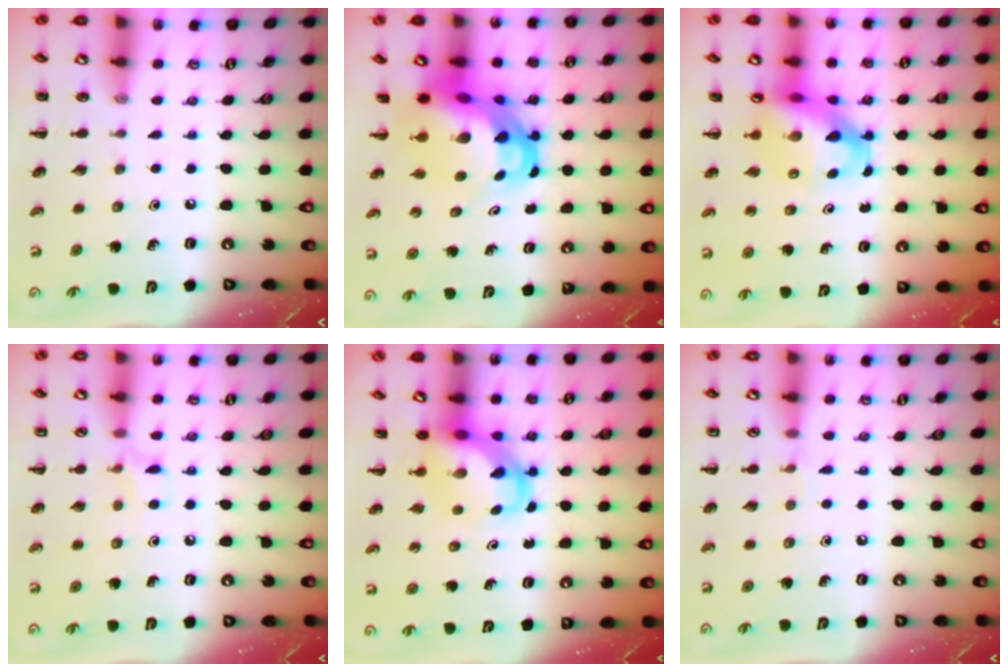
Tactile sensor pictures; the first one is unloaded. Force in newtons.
{"total": 10.3, "press": 10.0, "slide": 2.6}
{"total": 10.5, "press": 10.0, "slide": 3.1}
{"total": 4.8, "press": 4.5, "slide": 1.7}
{"total": 5.7, "press": 5.6, "slide": 1.0}
{"total": 3.0, "press": 2.8, "slide": 0.9}